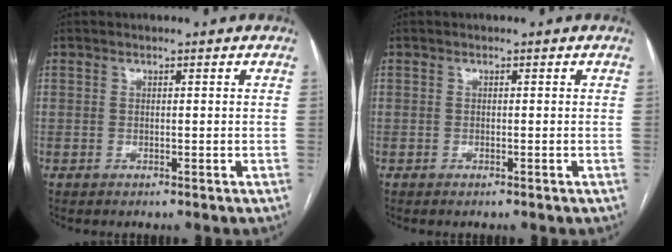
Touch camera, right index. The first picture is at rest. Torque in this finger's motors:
{"motor_torque": [-0.06, -0.04, -0.10, 0.00]}